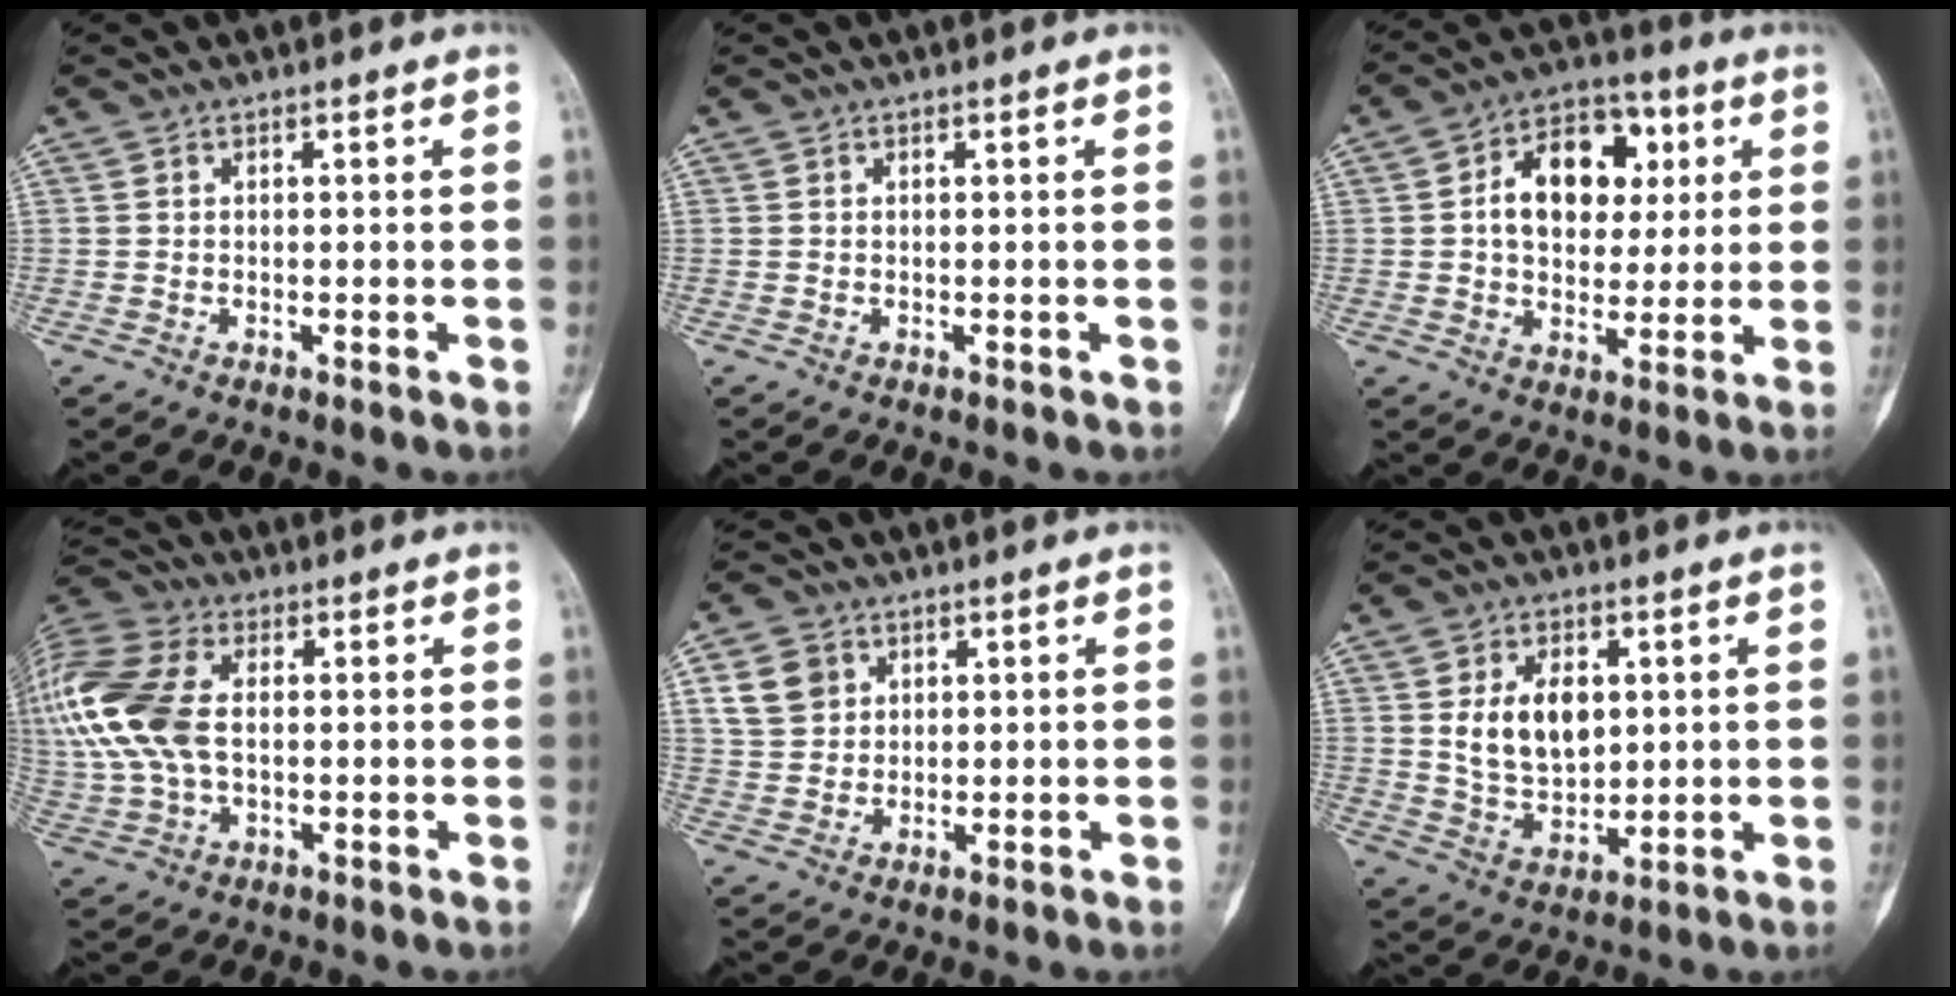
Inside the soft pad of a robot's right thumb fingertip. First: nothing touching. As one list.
[{"total": 0.0}, {"total": 14.7, "force": [3.1, 10.1, 10.1], "torque": [-0.112, 0.011, 0.043]}, {"total": 19.9, "force": [2.4, 12.4, 15.3], "torque": [-0.385, 0.014, 0.044]}, {"total": 6.3, "force": [2.4, 5.3, 2.5], "torque": [-0.027, -0.005, 0.050]}, {"total": 10.6, "force": [2.4, 6.9, 7.6], "torque": [-0.108, -0.018, 0.055]}]